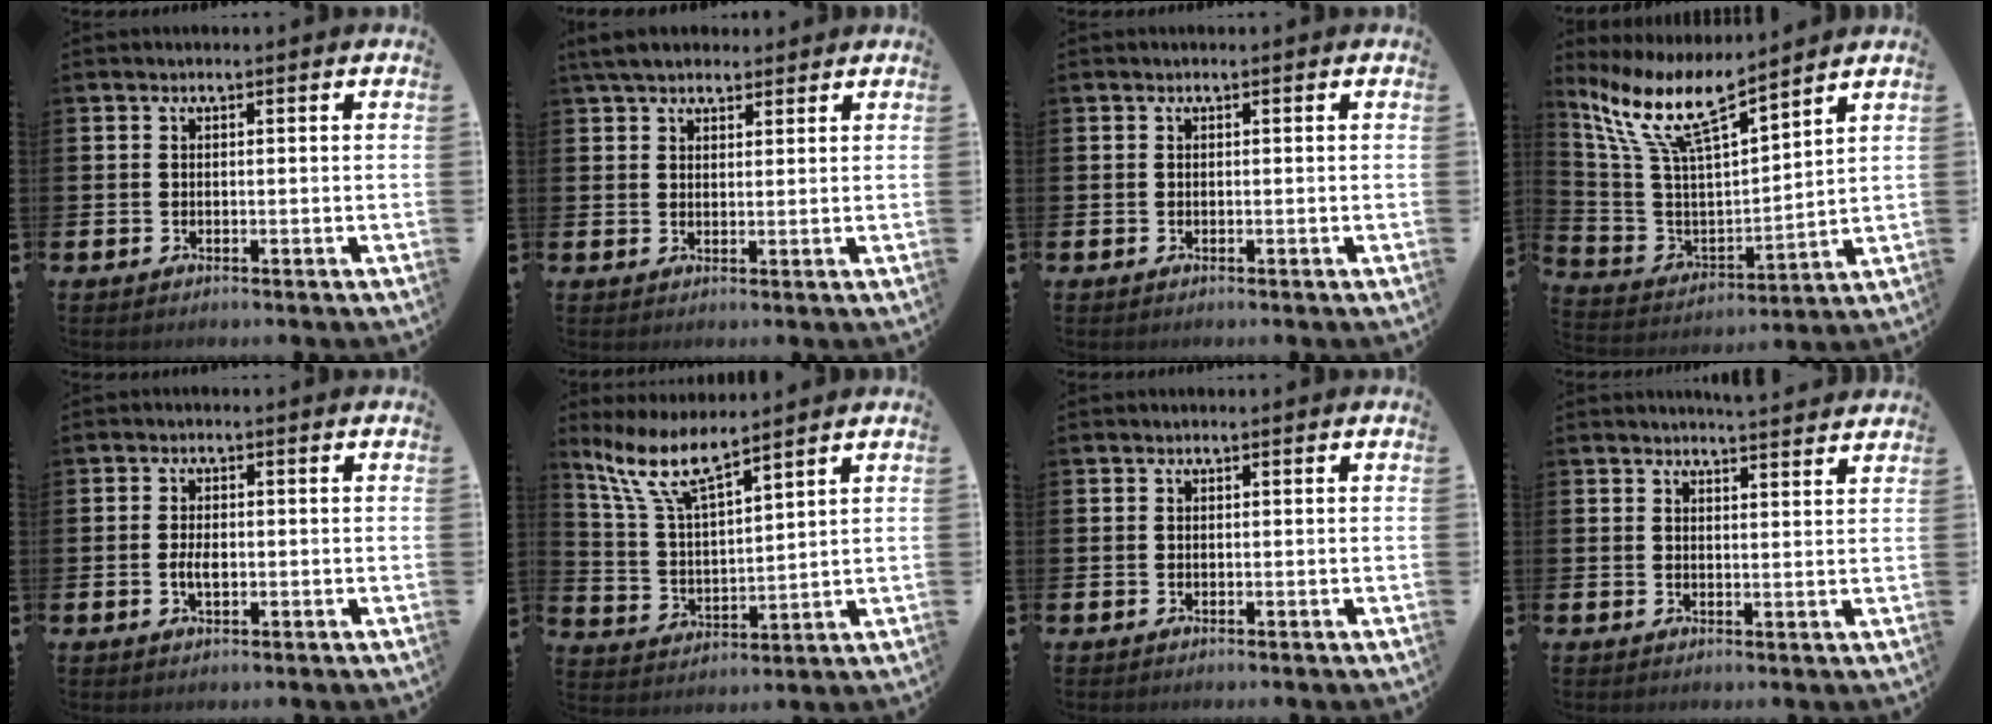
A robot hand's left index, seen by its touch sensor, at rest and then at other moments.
{"total": 4.4, "force": [3.9, 1.6, 1.3], "torque": [-0.034, -0.006, 0.073]}
{"total": 0.0}
{"total": 11.0, "force": [8.9, 2.2, 6.0], "torque": [-0.155, -0.056, 0.153]}
{"total": 2.3, "force": [-0.3, 1.2, 2.0], "torque": [-0.028, -0.002, -0.008]}
{"total": 8.9, "force": [7.3, 1.9, 4.7], "torque": [-0.122, -0.025, 0.130]}
{"total": 0.0}
{"total": 3.6, "force": [3.5, -0.5, -0.1], "torque": [-0.002, -0.022, 0.064]}